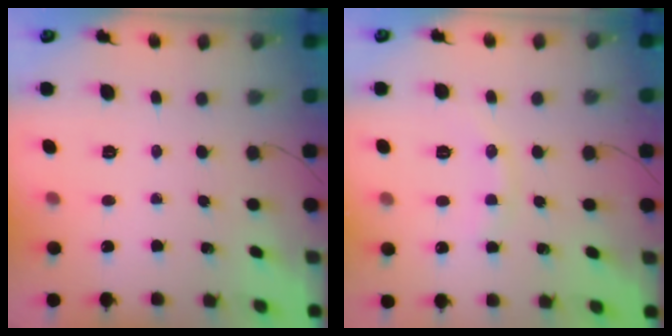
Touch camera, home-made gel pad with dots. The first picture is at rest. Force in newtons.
{"total": 6.4, "press": 6.3, "slide": 1.1}